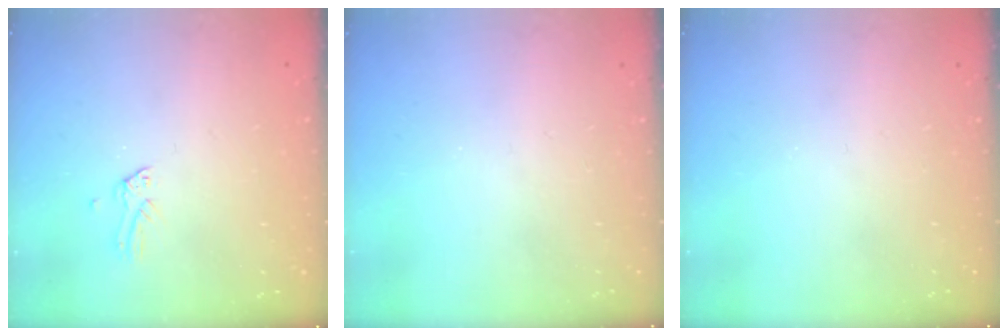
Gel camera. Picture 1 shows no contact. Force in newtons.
{"total": 0.0}
{"total": 0.0}